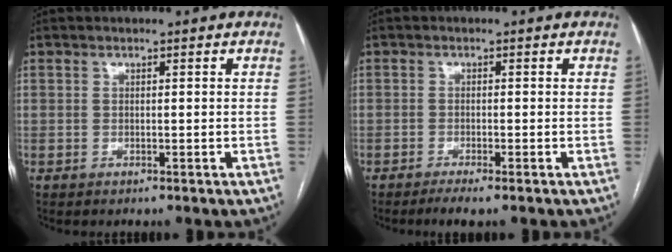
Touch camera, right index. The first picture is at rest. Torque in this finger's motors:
{"motor_torque": [0.05, -0.03, -0.02, 0.02]}